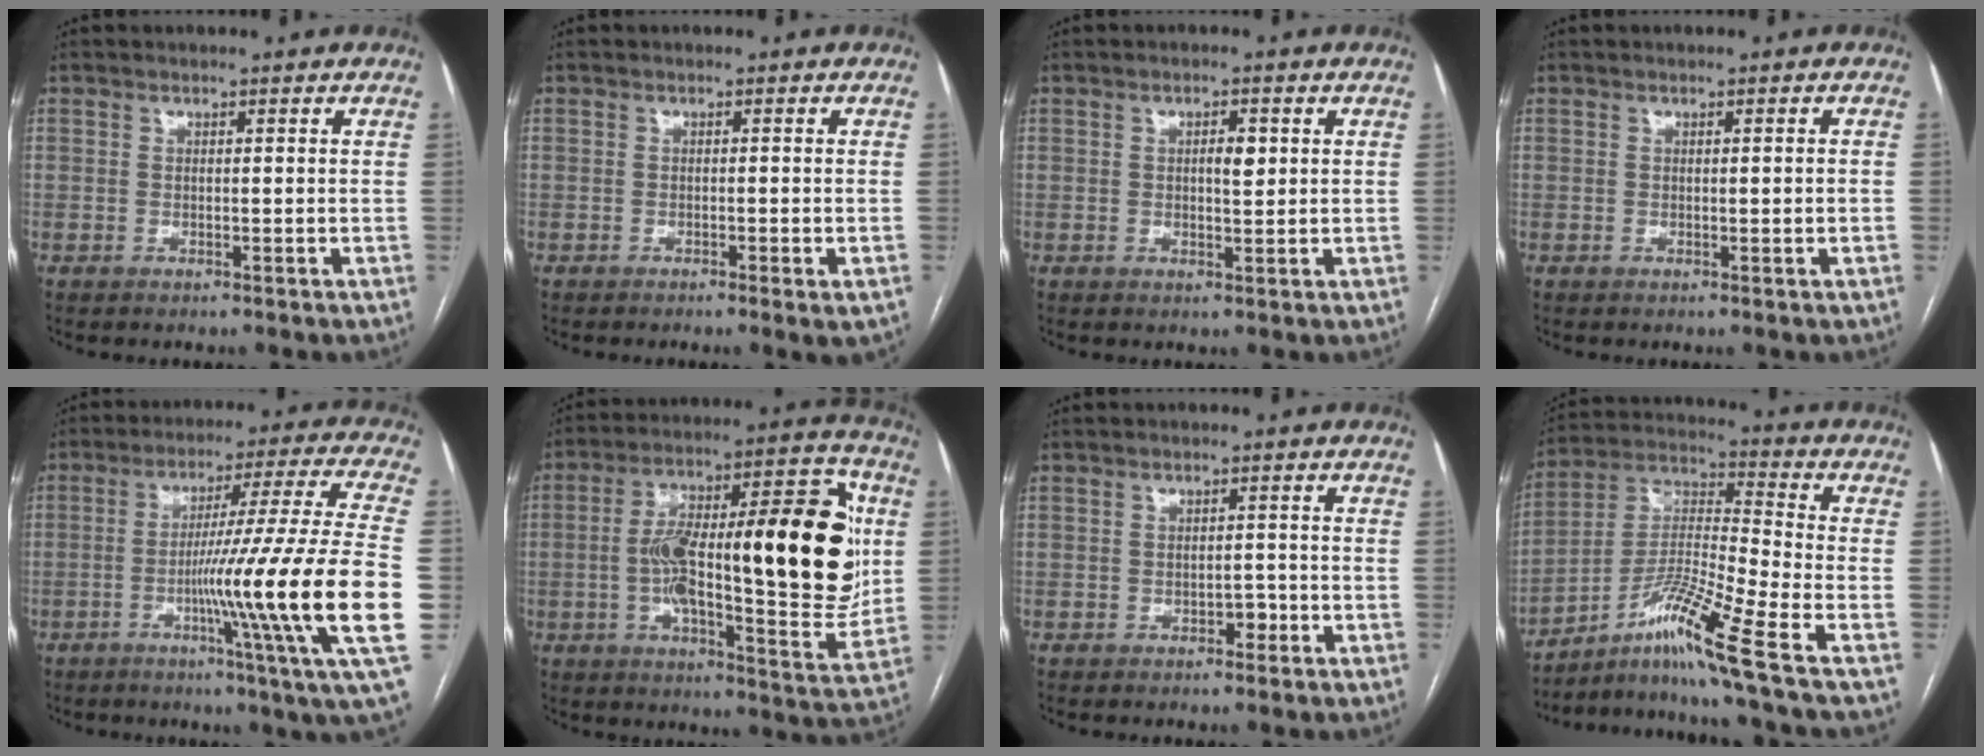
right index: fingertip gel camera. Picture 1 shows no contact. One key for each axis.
{"total": 2.1, "fx": -1.0, "fy": 0.3, "fz": 1.8, "tx": -0.024, "ty": -0.005, "tz": -0.011}
{"total": 2.5, "fx": 0.6, "fy": 0.8, "fz": 2.3, "tx": -0.037, "ty": 0.000, "tz": 0.009}
{"total": 1.2, "fx": -0.2, "fy": 0.0, "fz": 1.2, "tx": -0.019, "ty": 0.001, "tz": 0.001}
{"total": 22.0, "fx": -5.2, "fy": -2.4, "fz": 21.2, "tx": -0.284, "ty": -0.010, "tz": -0.093}
{"total": 27.4, "fx": 1.6, "fy": 6.3, "fz": 26.6, "tx": -0.356, "ty": 0.039, "tz": 0.023}
{"total": 1.6, "fx": -0.8, "fy": 1.0, "fz": 0.9, "tx": -0.011, "ty": 0.004, "tz": -0.011}
{"total": 13.9, "fx": -8.4, "fy": -1.8, "fz": 11.0, "tx": -0.220, "ty": -0.009, "tz": -0.149}